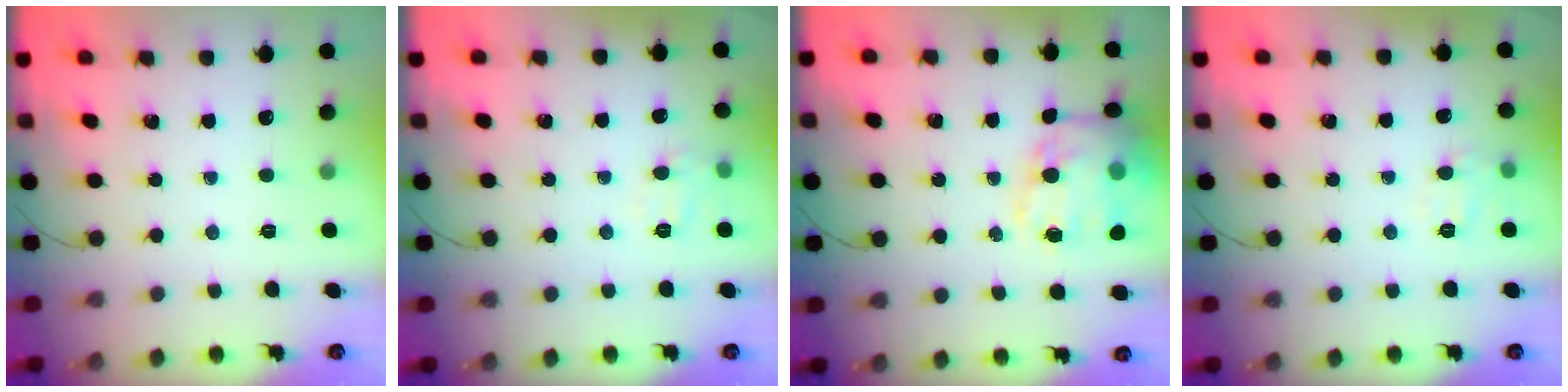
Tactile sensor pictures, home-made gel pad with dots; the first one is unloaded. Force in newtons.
{"total": 7.2, "press": 7.1, "slide": 1.1}
{"total": 16.8, "press": 16.4, "slide": 3.2}
{"total": 7.2, "press": 7.1, "slide": 1.1}